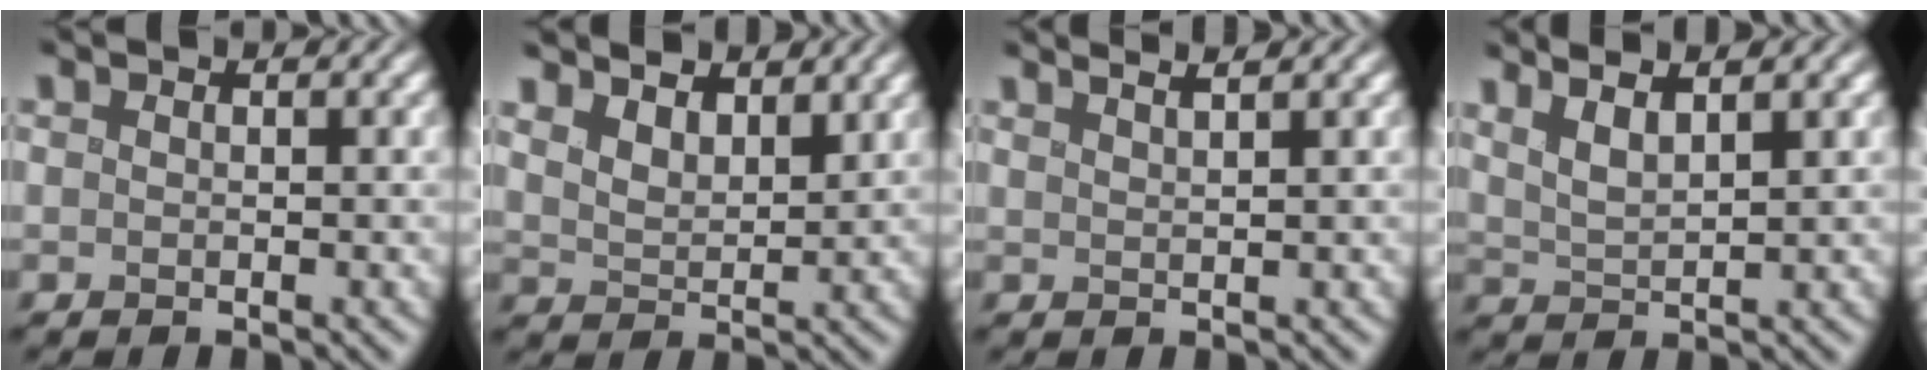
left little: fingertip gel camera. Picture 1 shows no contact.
{"total": 3.9, "force": [3.1, 1.6, 1.8], "torque": [-0.041, 0.005, 0.050]}
{"total": 3.0, "force": [2.5, 0.7, 1.3], "torque": [0.002, 0.024, 0.010]}
{"total": 2.8, "force": [1.8, 0.5, 2.1], "torque": [-0.047, 0.011, 0.039]}